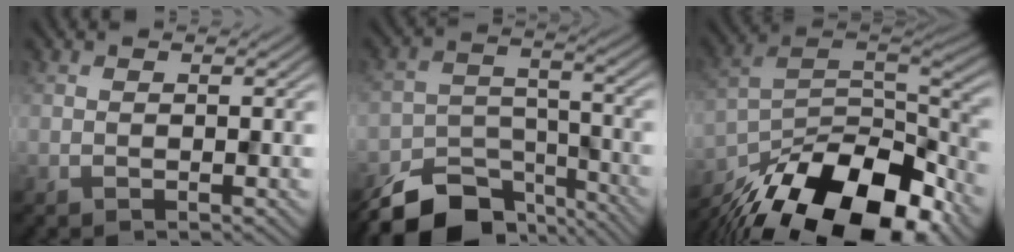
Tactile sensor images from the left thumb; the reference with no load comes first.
{"total": 12.0, "force": [-9.3, 5.6, 5.0], "torque": [-0.095, -0.020, -0.151]}
{"total": 18.7, "force": [-12.9, 8.0, 10.8], "torque": [-0.215, -0.031, -0.213]}